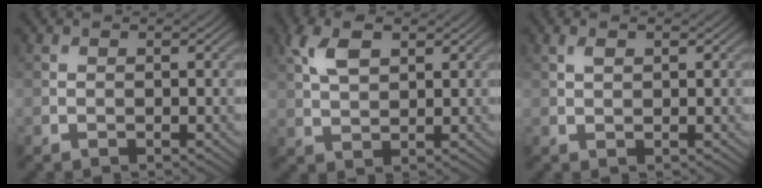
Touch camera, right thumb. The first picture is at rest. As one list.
[{"total": 5.3, "force": [2.5, 2.6, 3.9], "torque": [-0.093, 0.008, 0.050]}, {"total": 1.4, "force": [0.7, 0.6, 1.1], "torque": [-0.026, 0.001, 0.015]}]